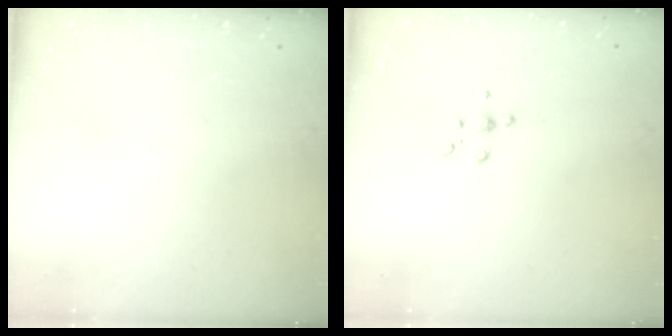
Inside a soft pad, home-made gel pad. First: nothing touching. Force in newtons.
{"total": 5.3, "press": 5.2, "slide": 1.0}